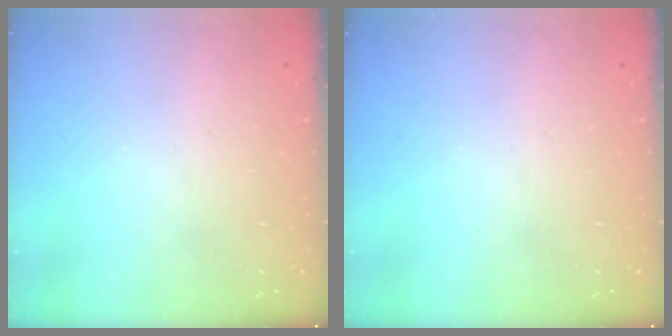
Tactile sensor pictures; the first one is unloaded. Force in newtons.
{"total": 0.0}